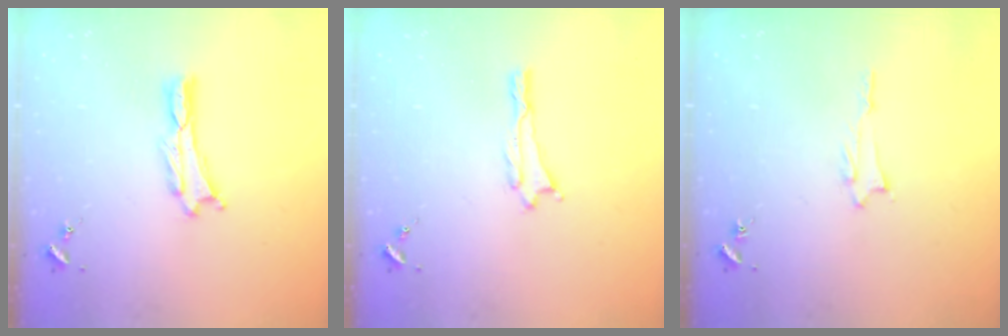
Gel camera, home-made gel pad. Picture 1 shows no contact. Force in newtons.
{"total": 0.0}
{"total": 1.2, "press": 1.2, "slide": 0.1}